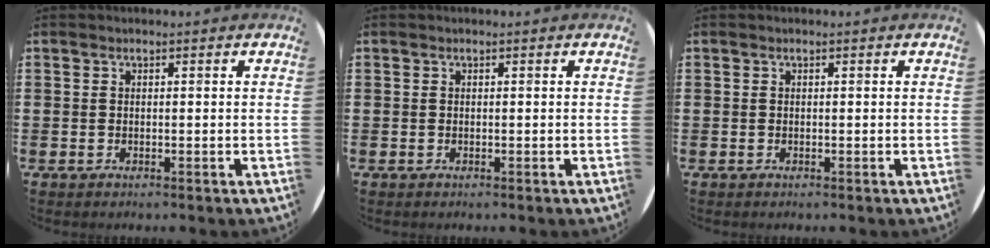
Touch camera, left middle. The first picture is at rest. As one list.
[{"total": 0.0}, {"total": 0.0}]